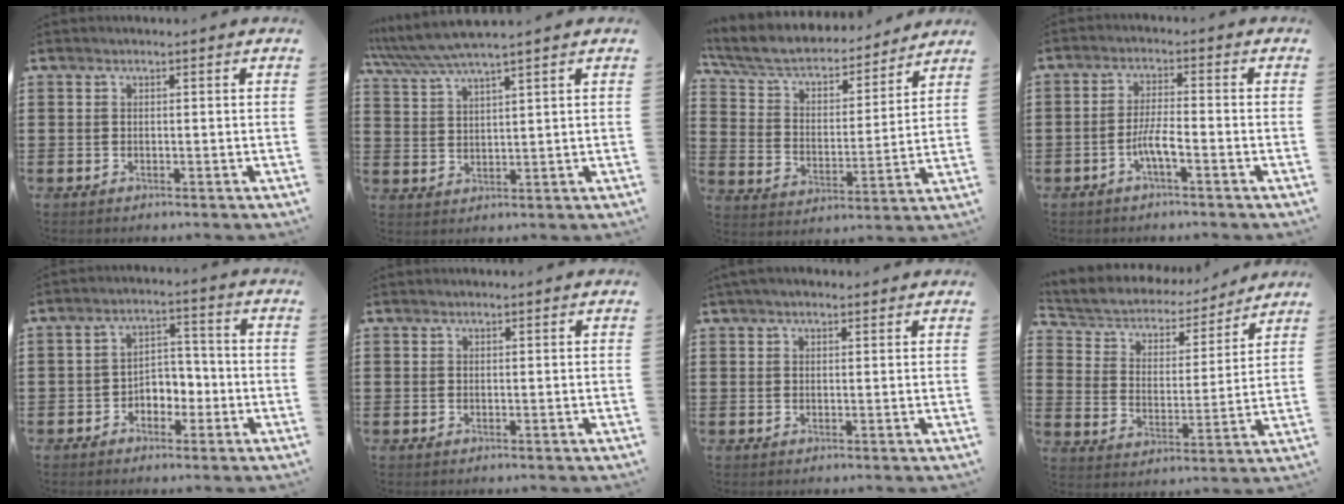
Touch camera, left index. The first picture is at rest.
{"total": 5.1, "force": [4.4, -0.2, 2.6], "torque": [-0.063, -0.015, 0.078]}
{"total": 5.6, "force": [4.7, 2.0, 2.3], "torque": [-0.068, -0.034, 0.075]}
{"total": 4.2, "force": [-1.9, 0.6, 3.7], "torque": [-0.084, -0.004, -0.041]}
{"total": 3.8, "force": [-2.1, 2.7, 1.7], "torque": [-0.039, 0.009, -0.045]}
{"total": 0.0}
{"total": 1.9, "force": [1.5, 0.7, 0.9], "torque": [-0.021, 0.005, 0.028]}
{"total": 4.0, "force": [3.7, 1.5, 0.6], "torque": [-0.037, -0.029, 0.055]}